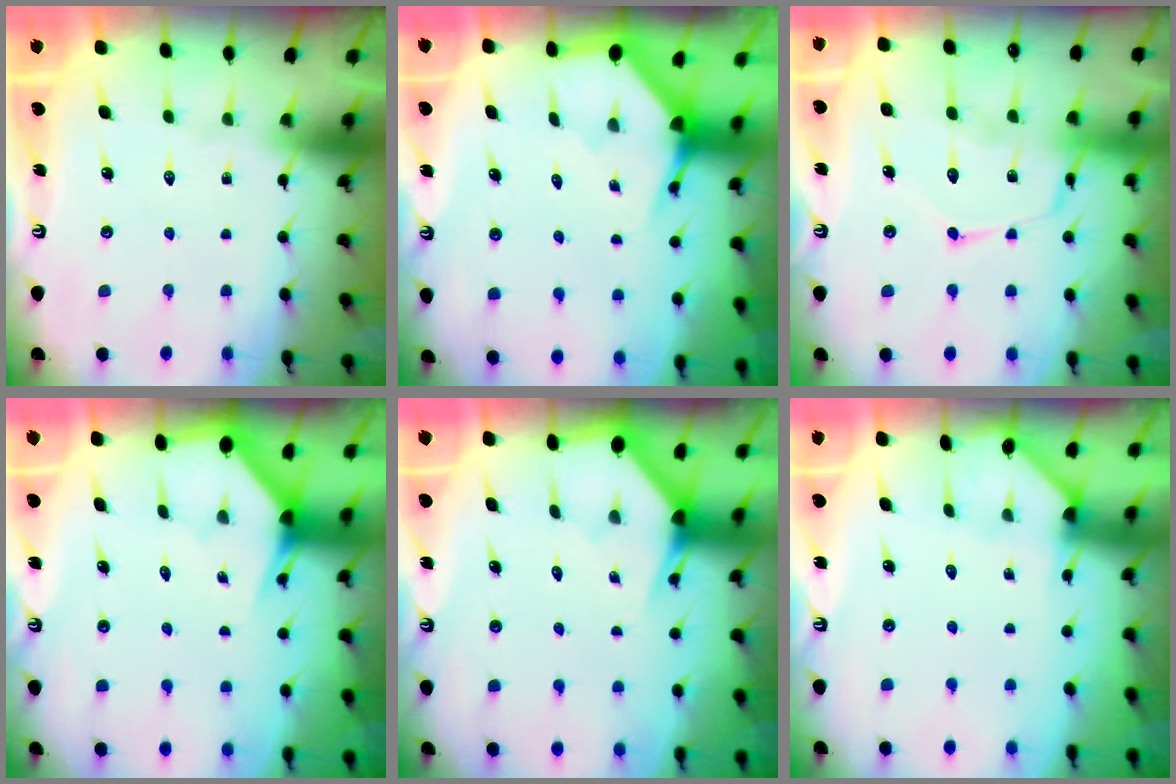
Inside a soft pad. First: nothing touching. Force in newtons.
{"total": 3.6, "press": 3.6, "slide": 0.1}
{"total": 14.4, "press": 14.4, "slide": 1.2}
{"total": 3.0, "press": 3.0, "slide": 0.1}
{"total": 2.7, "press": 2.7, "slide": 0.1}
{"total": 2.0, "press": 2.0, "slide": 0.1}